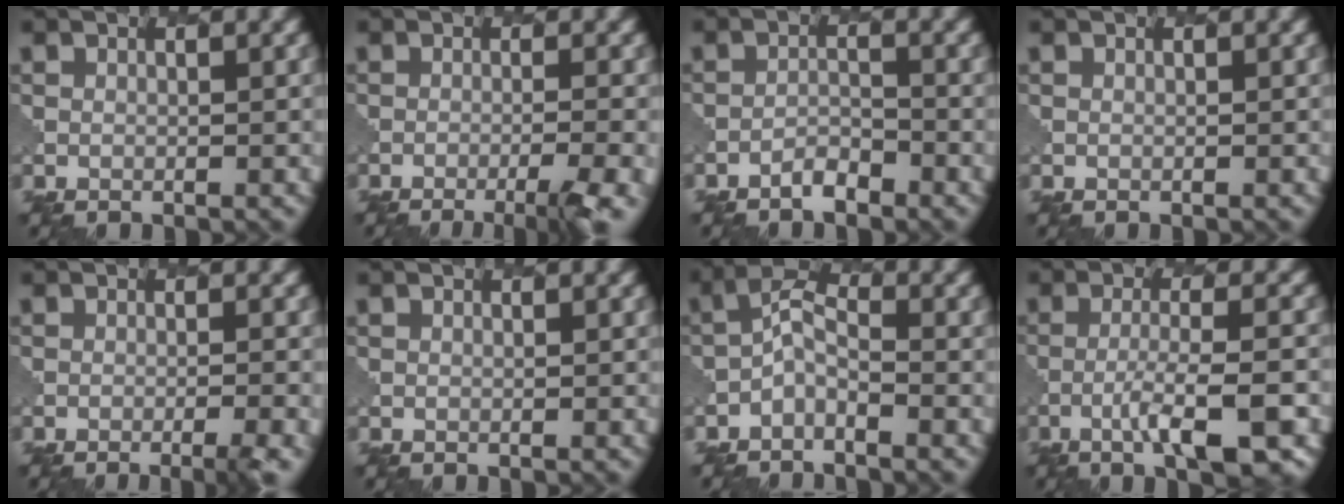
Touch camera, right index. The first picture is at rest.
{"total": 4.7, "force": [-2.7, 0.9, 3.7], "torque": [-0.050, 0.000, -0.042]}
{"total": 1.6, "force": [-1.4, 0.5, 0.5], "torque": [-0.007, 0.005, -0.024]}
{"total": 0.0}
{"total": 3.1, "force": [-1.8, 0.5, 2.5], "torque": [-0.033, 0.000, -0.029]}
{"total": 0.0}
{"total": 2.1, "force": [-1.3, 0.9, 1.3], "torque": [-0.029, 0.009, -0.031]}
{"total": 6.0, "force": [-2.6, 1.2, 5.4], "torque": [-0.089, 0.003, -0.041]}